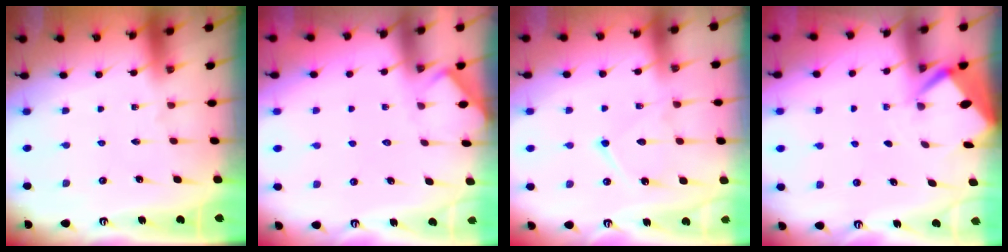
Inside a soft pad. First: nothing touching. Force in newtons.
{"total": 4.3, "press": 4.3, "slide": 0.3}
{"total": 10.4, "press": 10.4, "slide": 1.0}
{"total": 2.7, "press": 2.6, "slide": 0.3}